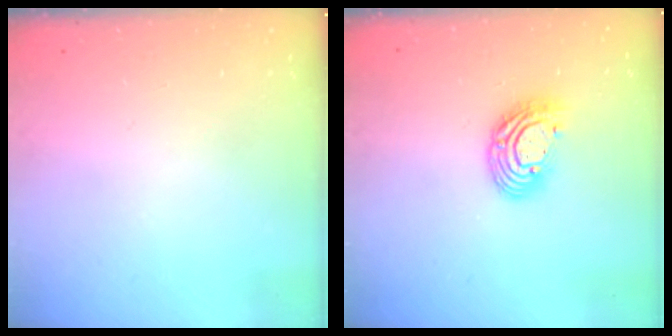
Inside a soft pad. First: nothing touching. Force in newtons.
{"total": 9.9, "press": 9.9, "slide": 0.8}